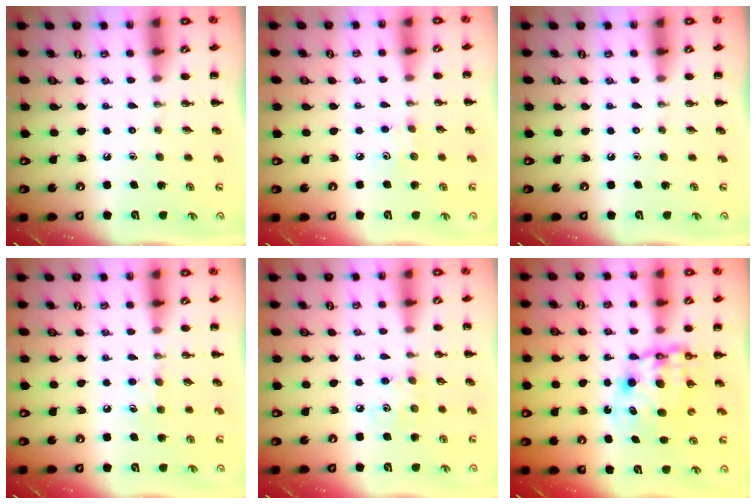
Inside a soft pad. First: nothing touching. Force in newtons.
{"total": 3.7, "press": 3.6, "slide": 0.9}
{"total": 0.0}
{"total": 4.6, "press": 4.3, "slide": 1.5}
{"total": 5.0, "press": 4.9, "slide": 0.9}
{"total": 9.2, "press": 9.0, "slide": 2.2}